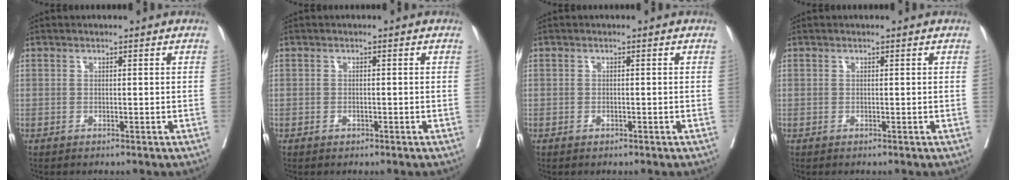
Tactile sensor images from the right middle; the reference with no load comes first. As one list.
[{"total": 0.7, "force": [-0.3, 0.4, 0.4], "torque": [-0.007, 0.001, -0.004]}, {"total": 0.5, "force": [-0.3, 0.3, 0.3], "torque": [-0.006, 0.001, -0.004]}, {"total": 0.0}]